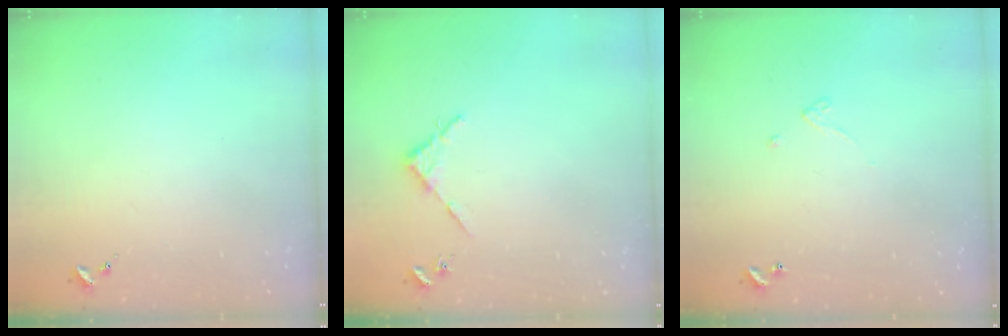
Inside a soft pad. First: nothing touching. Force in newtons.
{"total": 3.1, "press": 3.1, "slide": 0.3}
{"total": 2.6, "press": 2.6, "slide": 0.2}